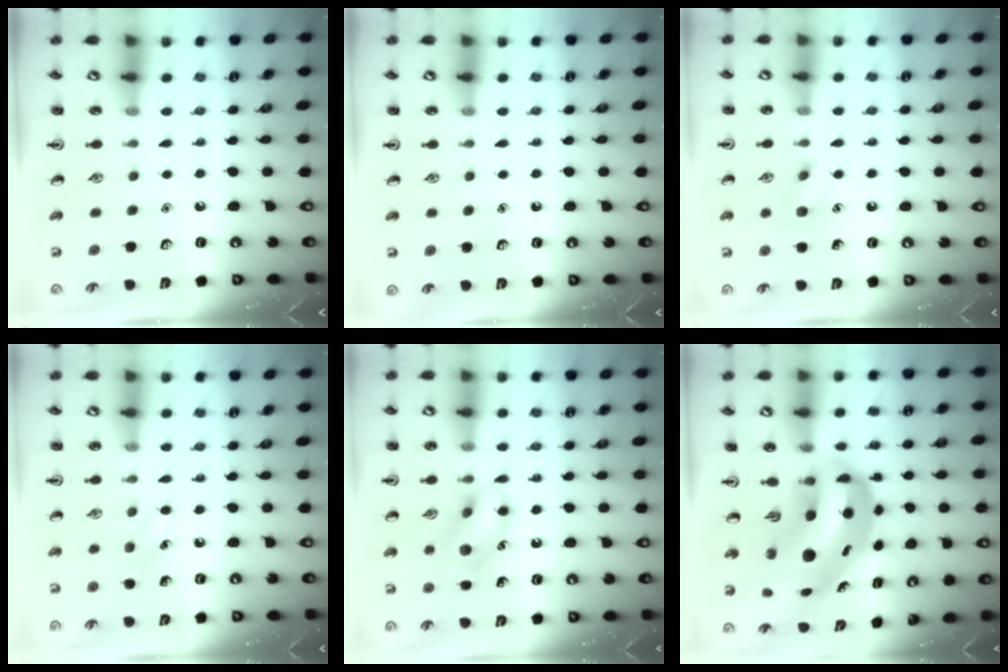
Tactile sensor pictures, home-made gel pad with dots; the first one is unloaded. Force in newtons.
{"total": 0.0}
{"total": 6.4, "press": 6.3, "slide": 1.4}
{"total": 4.9, "press": 4.7, "slide": 1.4}
{"total": 12.1, "press": 11.9, "slide": 2.0}
{"total": 13.0, "press": 12.5, "slide": 3.5}